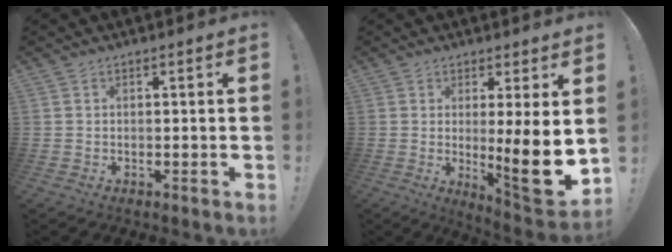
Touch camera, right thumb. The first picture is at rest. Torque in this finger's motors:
{"motor_torque": [0.15, 0.37, 0.70, 0.62, 0.12]}